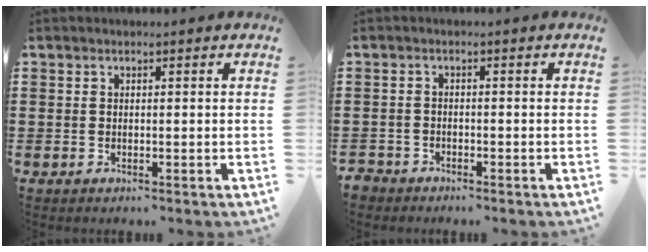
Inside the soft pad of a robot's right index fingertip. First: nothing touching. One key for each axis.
{"total": 2.0, "fx": -1.9, "fy": 0.8, "fz": -0.2, "tx": -0.003, "ty": 0.001, "tz": -0.043}